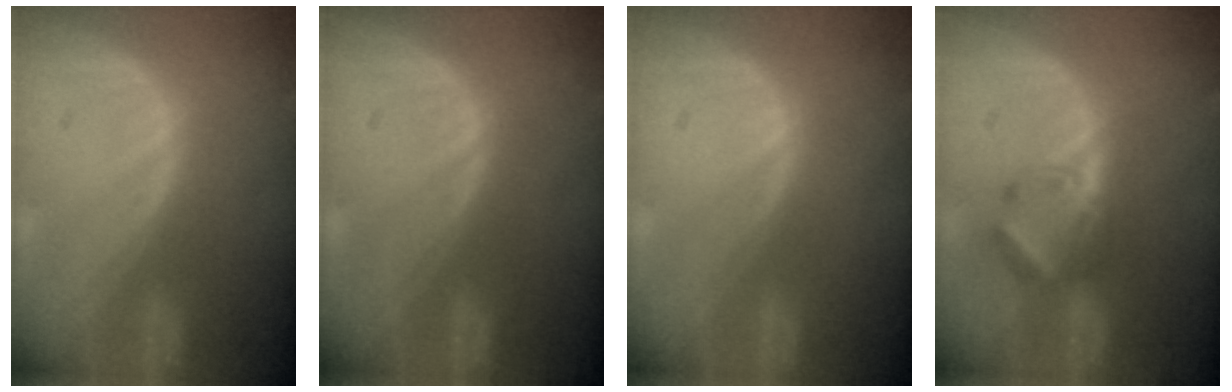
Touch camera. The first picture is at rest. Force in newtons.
{"total": 0.0}
{"total": 0.0}
{"total": 4.1, "press": 3.9, "slide": 1.1}